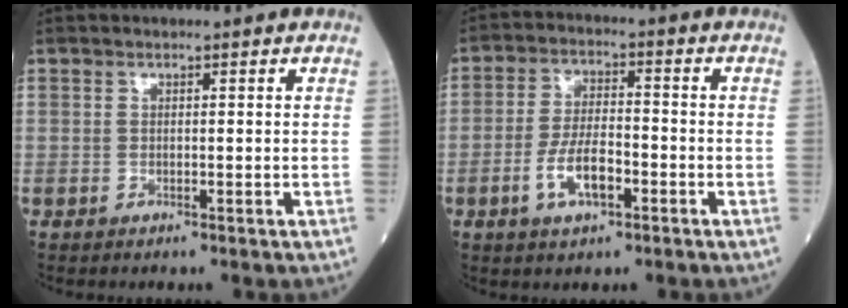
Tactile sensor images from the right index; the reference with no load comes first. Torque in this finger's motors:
{"motor_torque": [1.21, -0.28, 0.69, 0.18]}